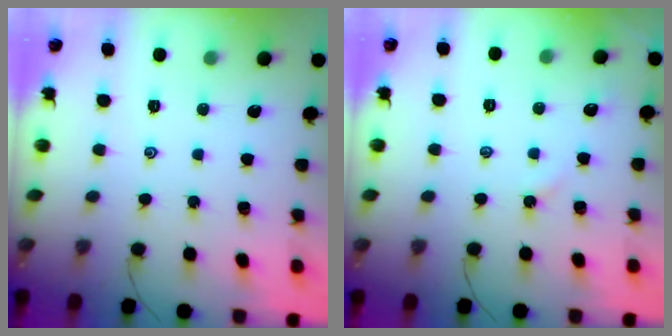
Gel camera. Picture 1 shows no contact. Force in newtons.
{"total": 4.0, "press": 4.0, "slide": 0.4}